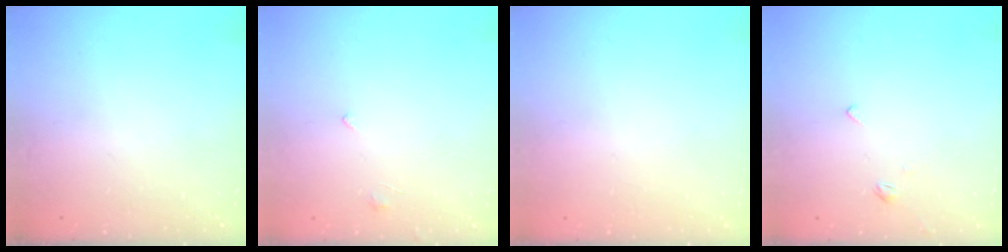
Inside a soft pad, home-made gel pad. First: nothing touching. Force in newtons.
{"total": 0.9, "press": 0.8, "slide": 0.4}
{"total": 1.8, "press": 1.8, "slide": 0.1}
{"total": 2.7, "press": 2.7, "slide": 0.5}